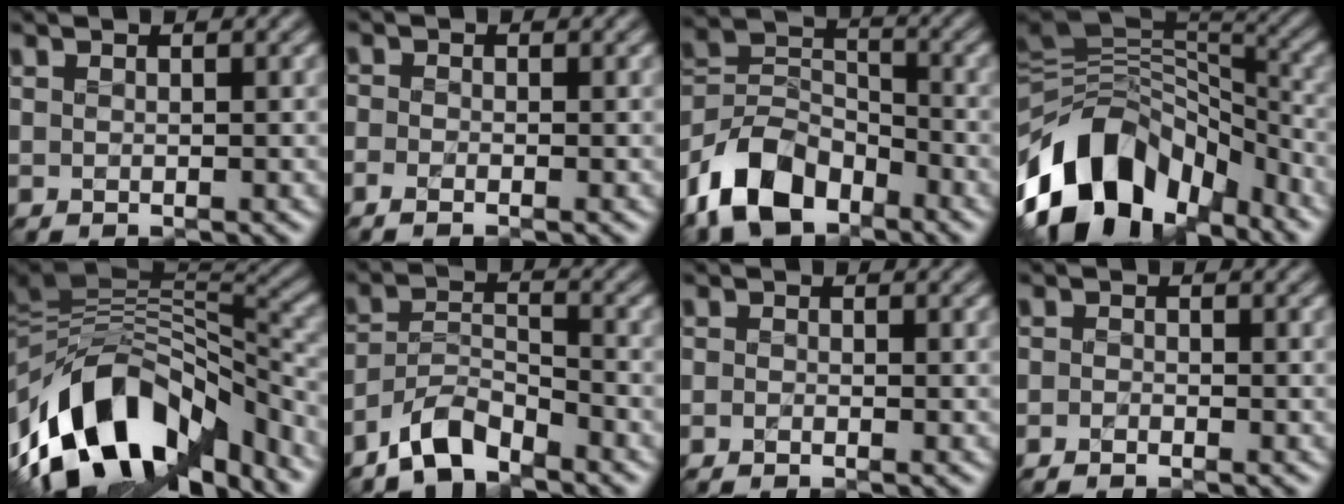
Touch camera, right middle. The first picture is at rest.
{"total": 1.5, "force": [-1.5, -0.3, 0.1], "torque": [-0.006, -0.005, -0.013]}
{"total": 8.2, "force": [-6.5, 4.0, 3.0], "torque": [-0.075, 0.007, -0.123]}
{"total": 13.4, "force": [-8.0, 8.2, 6.9], "torque": [-0.161, 0.017, -0.131]}
{"total": 13.9, "force": [-7.7, 6.7, 9.5], "torque": [-0.195, 0.020, -0.119]}
{"total": 4.6, "force": [-4.5, 0.6, 1.0], "torque": [-0.029, 0.010, -0.074]}
{"total": 1.4, "force": [-1.2, -0.6, -0.5], "torque": [0.001, 0.000, -0.007]}
{"total": 1.7, "force": [-1.4, -0.7, -0.7], "torque": [0.000, 0.004, -0.009]}